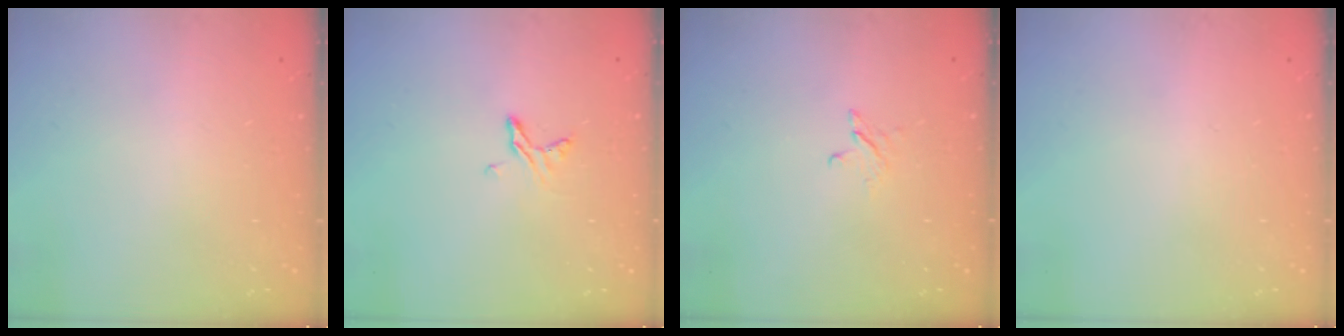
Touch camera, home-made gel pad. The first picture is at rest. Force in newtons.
{"total": 5.8, "press": 5.7, "slide": 0.6}
{"total": 2.5, "press": 2.5, "slide": 0.3}
{"total": 0.0}